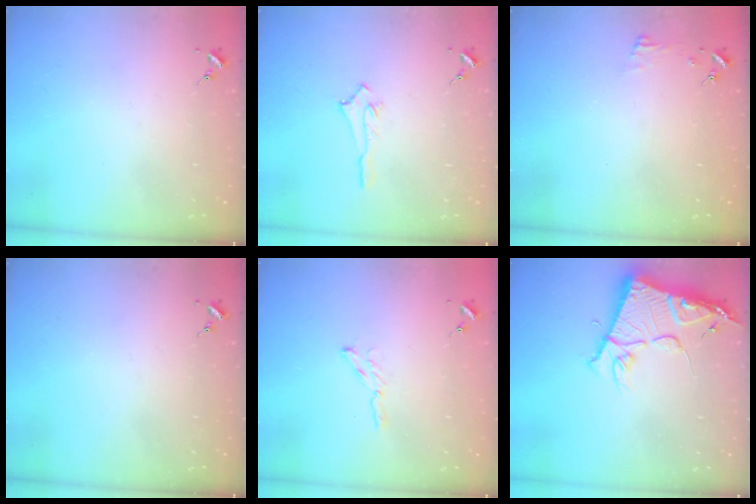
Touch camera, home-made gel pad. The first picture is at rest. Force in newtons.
{"total": 2.8, "press": 2.8, "slide": 0.4}
{"total": 4.2, "press": 4.2, "slide": 0.4}
{"total": 0.0}
{"total": 2.9, "press": 2.9, "slide": 0.3}
{"total": 13.5, "press": 13.4, "slide": 1.3}